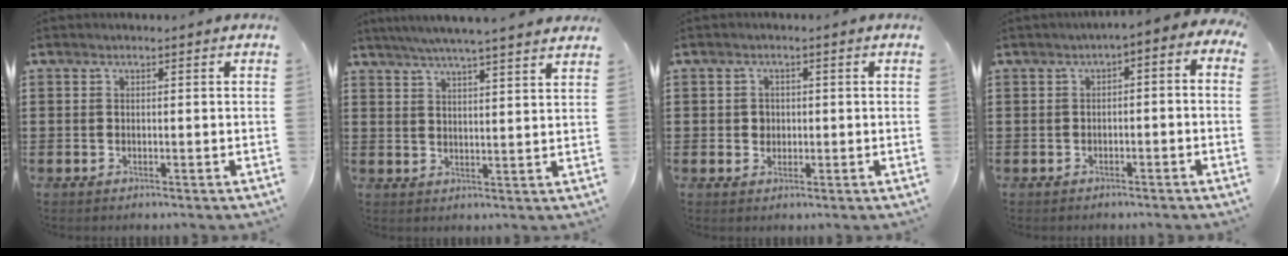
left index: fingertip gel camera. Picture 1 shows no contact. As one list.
[{"total": 5.0, "force": [4.5, -0.6, 1.9], "torque": [-0.050, -0.017, 0.079]}, {"total": 1.9, "force": [0.2, 1.8, 0.6], "torque": [-0.018, 0.010, 0.001]}, {"total": 2.5, "force": [-2.3, 0.7, 0.9], "torque": [-0.022, 0.004, -0.051]}]